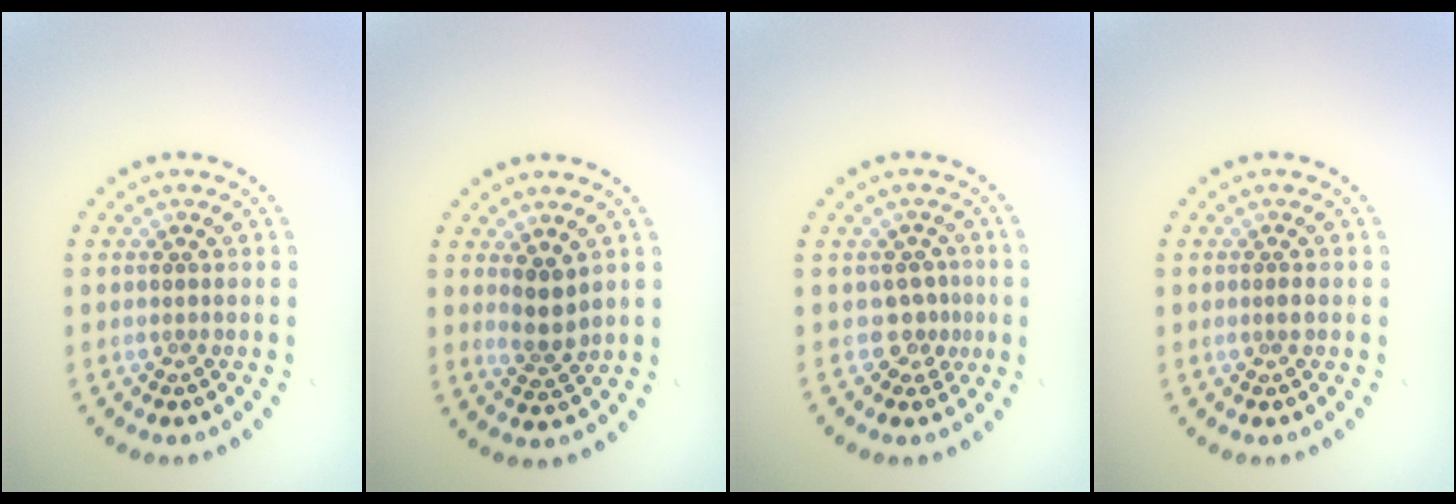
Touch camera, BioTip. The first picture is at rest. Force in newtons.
{"total": 2.1, "press": 1.8, "slide": 1.1}
{"total": 2.3, "press": 1.5, "slide": 1.7}
{"total": 0.6, "press": 0.4, "slide": 0.5}